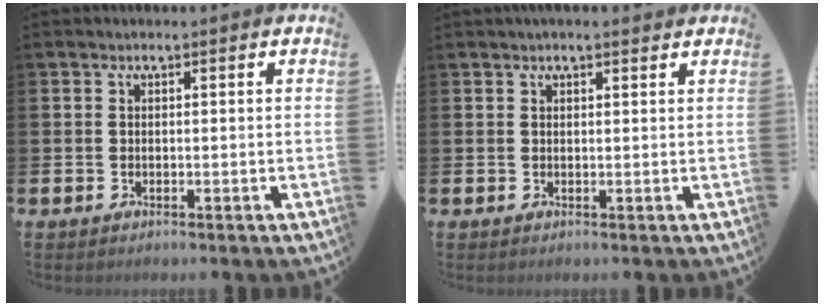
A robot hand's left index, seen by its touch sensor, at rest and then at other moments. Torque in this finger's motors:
{"motor_torque": [0.93, -1.20, 0.26, 0.13]}